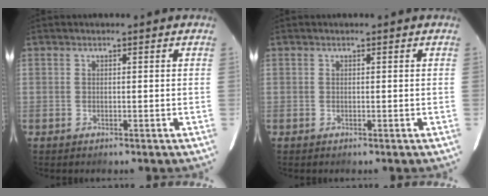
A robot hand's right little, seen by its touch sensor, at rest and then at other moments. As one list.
[{"total": 0.0}]